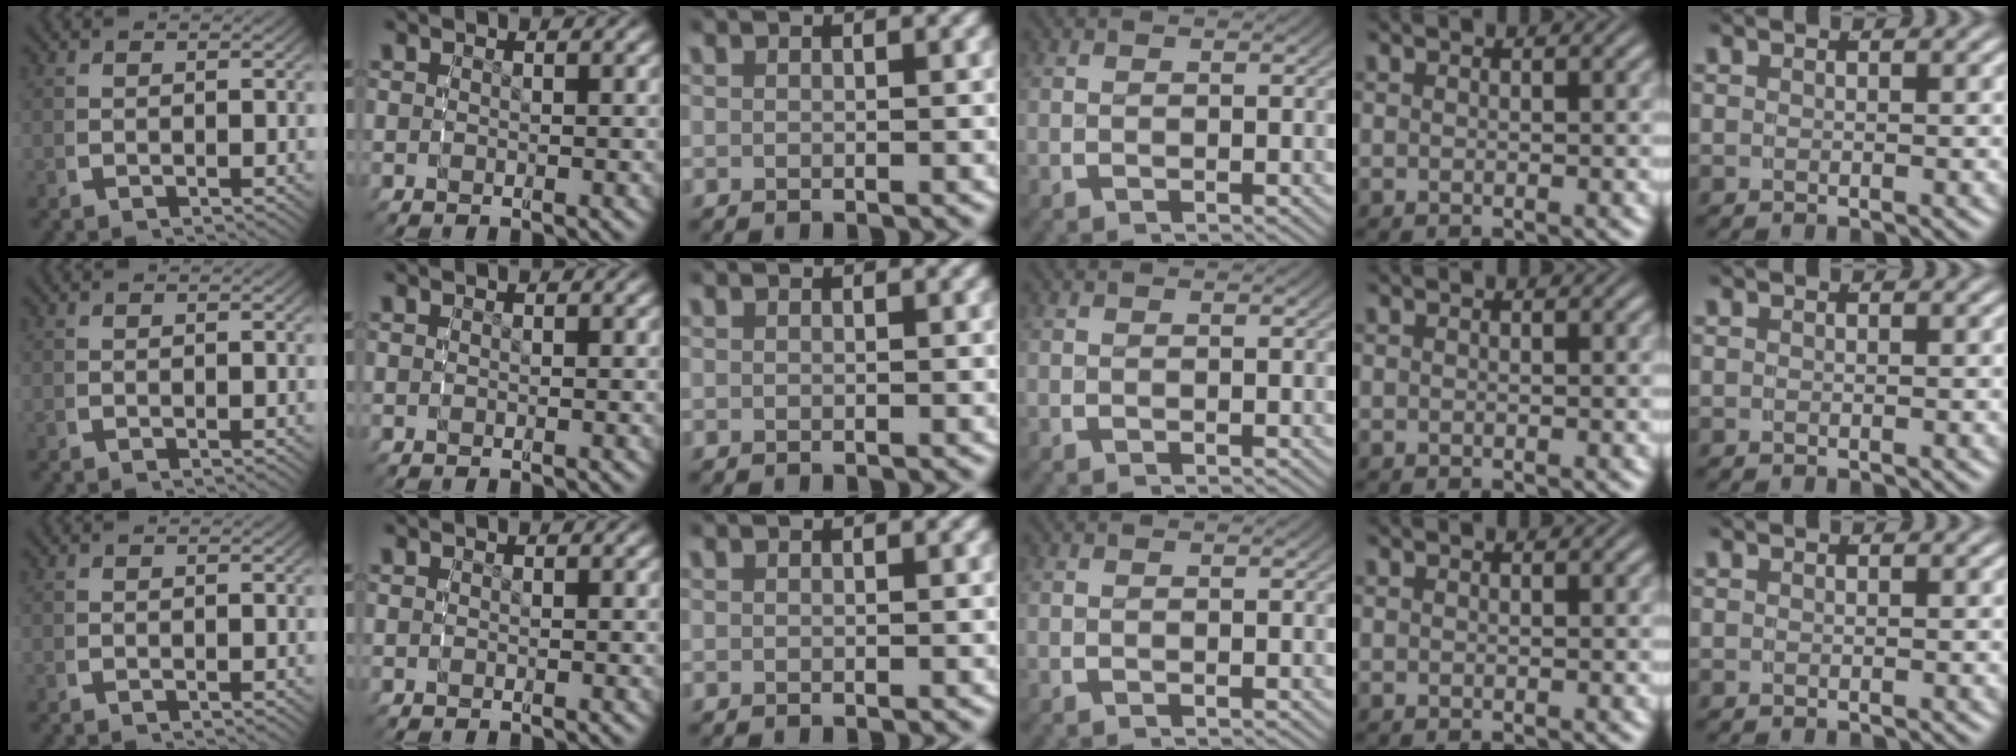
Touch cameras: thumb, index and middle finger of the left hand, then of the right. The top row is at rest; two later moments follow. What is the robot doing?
{"motion": "reach", "object": "coat"}